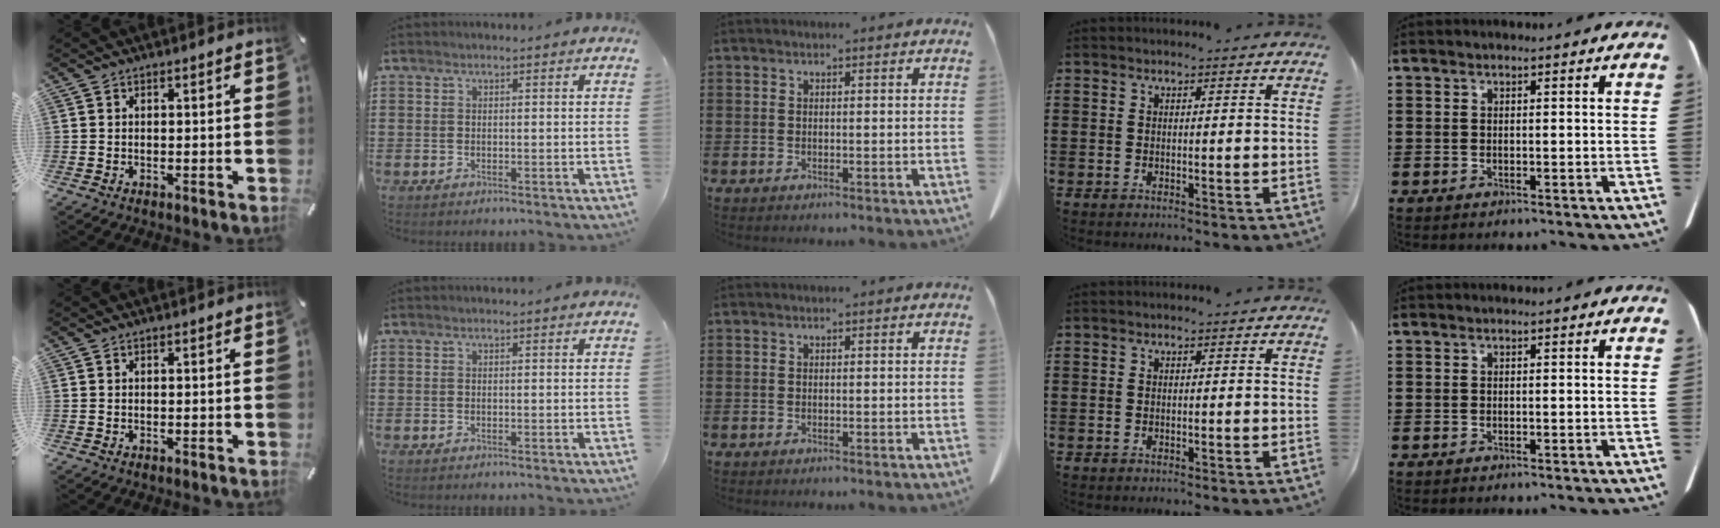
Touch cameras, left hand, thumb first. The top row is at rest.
{}